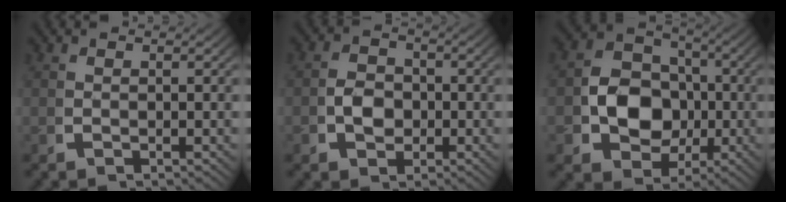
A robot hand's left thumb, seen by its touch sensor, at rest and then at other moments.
{"total": 3.2, "force": [-0.7, 2.6, 1.9], "torque": [-0.038, -0.010, -0.009]}
{"total": 9.8, "force": [-1.7, 8.0, 5.6], "torque": [-0.110, -0.034, -0.020]}